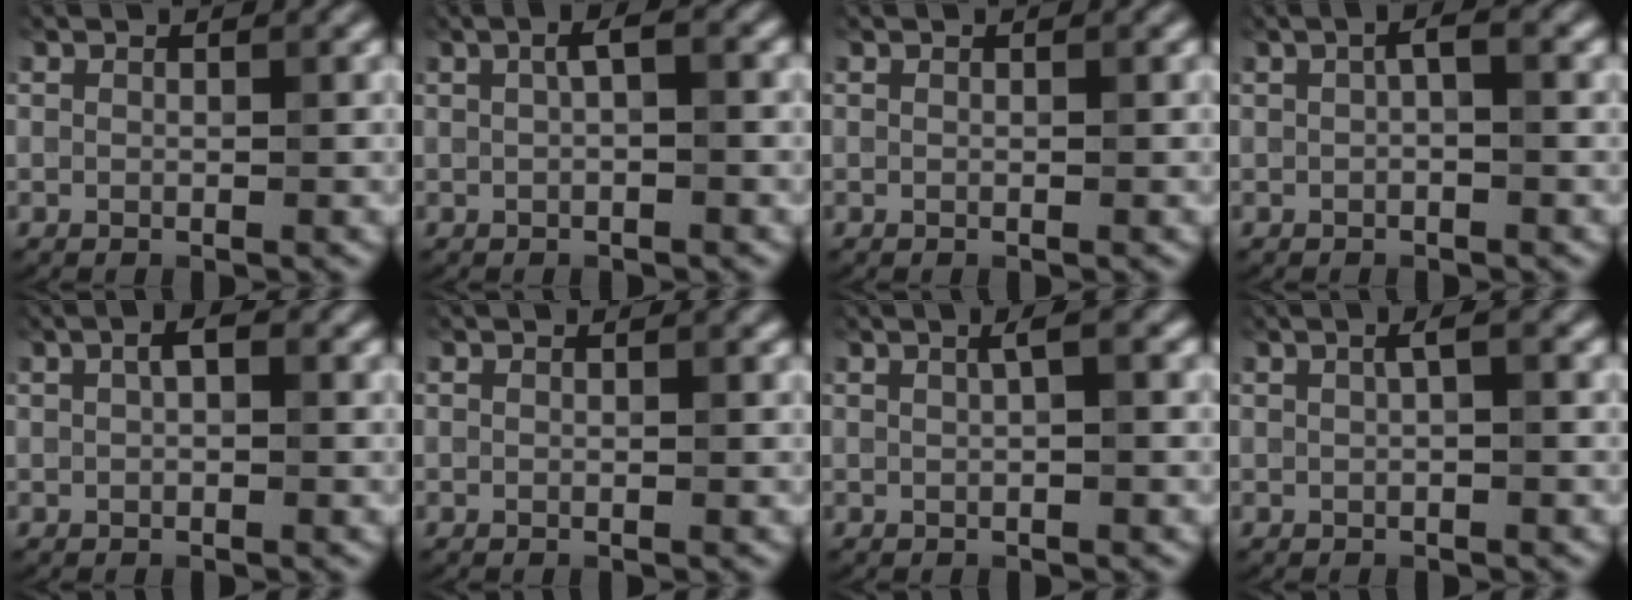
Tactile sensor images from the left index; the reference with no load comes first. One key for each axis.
{"total": 1.8, "fx": 0.3, "fy": 0.4, "fz": 1.8, "tx": -0.032, "ty": 0.009, "tz": 0.004}
{"total": 0.0}
{"total": 1.6, "fx": 0.2, "fy": 0.3, "fz": 1.5, "tx": -0.028, "ty": 0.007, "tz": 0.002}
{"total": 1.5, "fx": 0.3, "fy": 0.6, "fz": 1.3, "tx": -0.024, "ty": 0.005, "tz": 0.003}
{"total": 0.0}
{"total": 1.6, "fx": 0.4, "fy": 0.3, "fz": 1.5, "tx": -0.022, "ty": 0.010, "tz": 0.004}
{"total": 1.5, "fx": 0.3, "fy": 0.3, "fz": 1.5, "tx": -0.027, "ty": 0.010, "tz": 0.004}